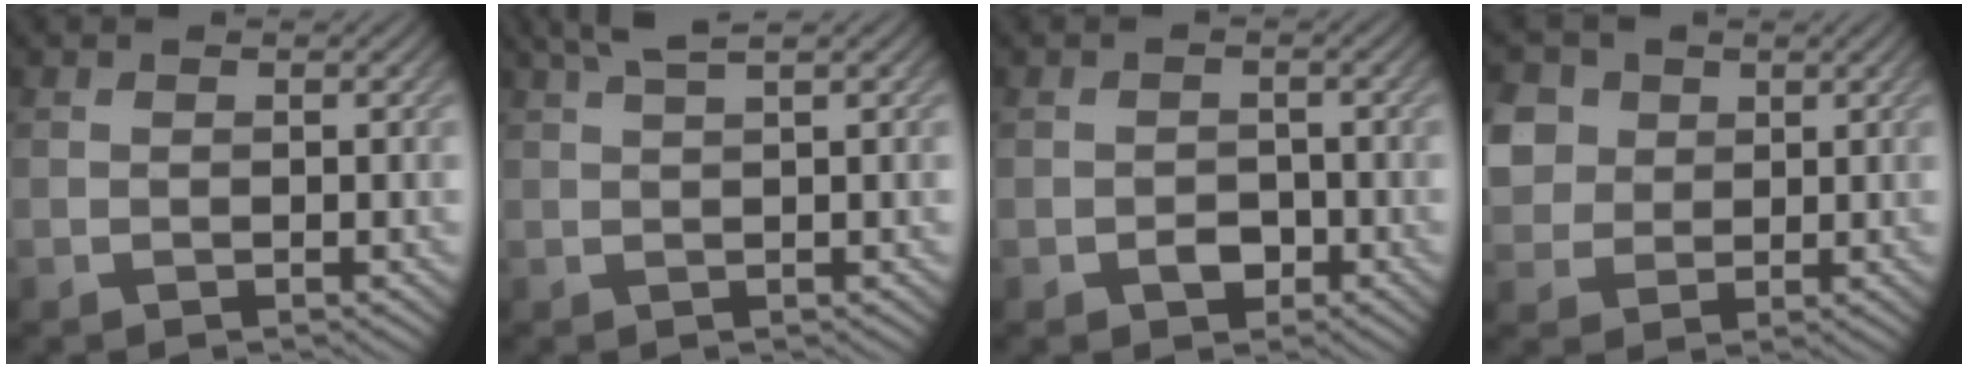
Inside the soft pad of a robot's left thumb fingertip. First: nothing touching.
{"total": 3.3, "force": [1.8, 0.5, 2.7], "torque": [-0.044, 0.014, 0.034]}
{"total": 2.3, "force": [-1.2, 1.6, 1.0], "torque": [-0.016, -0.005, -0.022]}
{"total": 5.7, "force": [1.7, 4.9, 2.3], "torque": [-0.089, 0.008, 0.028]}